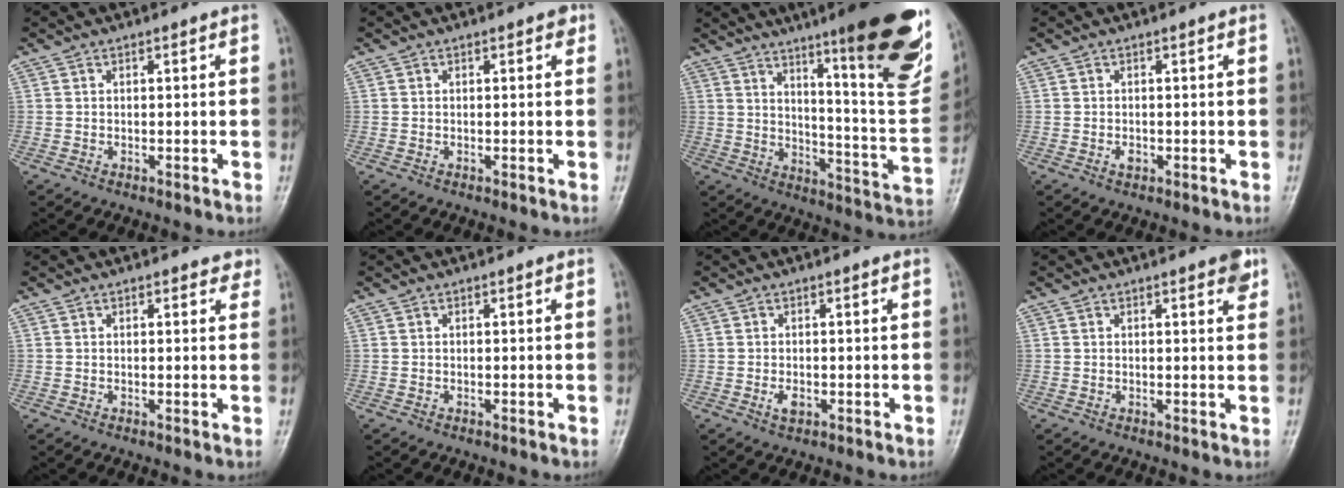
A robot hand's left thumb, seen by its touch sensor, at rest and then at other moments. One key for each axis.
{"total": 0.9, "fx": 0.4, "fy": 0.5, "fz": 0.6, "tx": -0.001, "ty": 0.000, "tz": 0.000}
{"total": 25.9, "fx": 14.9, "fy": 4.2, "fz": 20.8, "tx": -0.259, "ty": -0.073, "tz": 0.217}
{"total": 1.2, "fx": -0.4, "fy": 0.8, "fz": 0.8, "tx": -0.012, "ty": 0.001, "tz": -0.006}
{"total": 1.7, "fx": 1.2, "fy": 0.9, "fz": 0.8, "tx": 0.007, "ty": -0.003, "tz": 0.008}
{"total": 0.0}
{"total": 1.9, "fx": -0.5, "fy": 1.1, "fz": 1.5, "tx": -0.028, "ty": -0.002, "tz": -0.009}
{"total": 2.8, "fx": 1.7, "fy": 0.8, "fz": 2.1, "tx": -0.019, "ty": -0.005, "tz": 0.017}